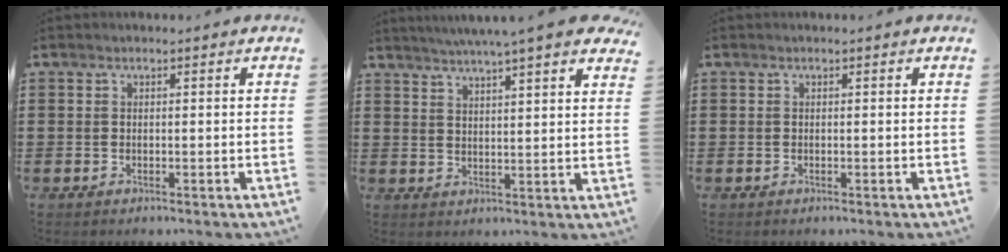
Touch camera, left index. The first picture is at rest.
{"total": 4.9, "force": [4.4, -0.3, 2.1], "torque": [-0.057, -0.017, 0.074]}
{"total": 0.0}